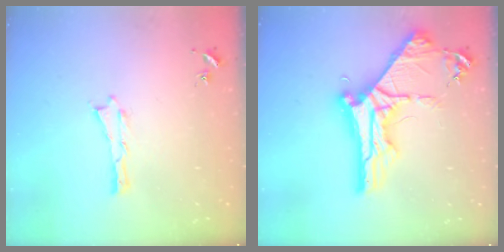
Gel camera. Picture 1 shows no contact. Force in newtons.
{"total": 10.4, "press": 10.3, "slide": 1.3}